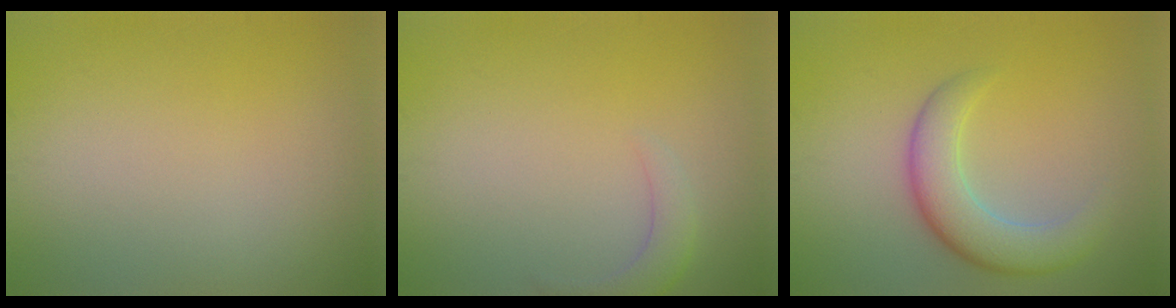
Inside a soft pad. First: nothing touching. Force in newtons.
{"total": 2.1, "press": 2.1, "slide": 0.2}
{"total": 5.2, "press": 5.2, "slide": 0.4}